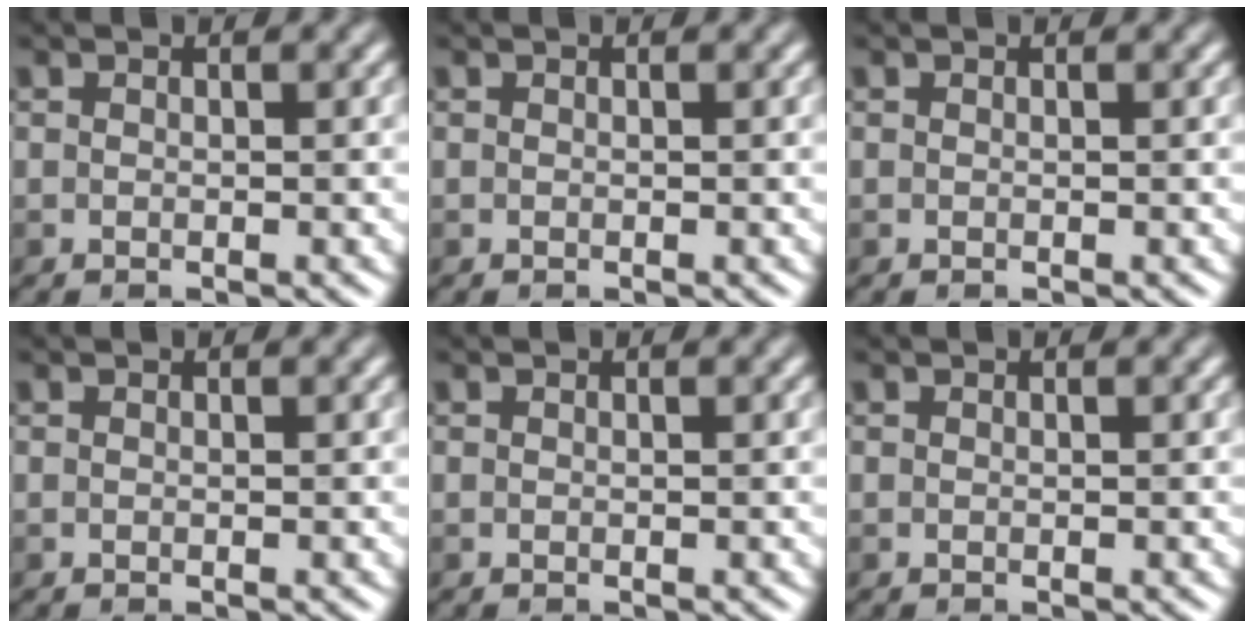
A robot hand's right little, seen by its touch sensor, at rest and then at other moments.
{"total": 0.0}
{"total": 0.0}
{"total": 0.0}
{"total": 0.0}
{"total": 0.0}